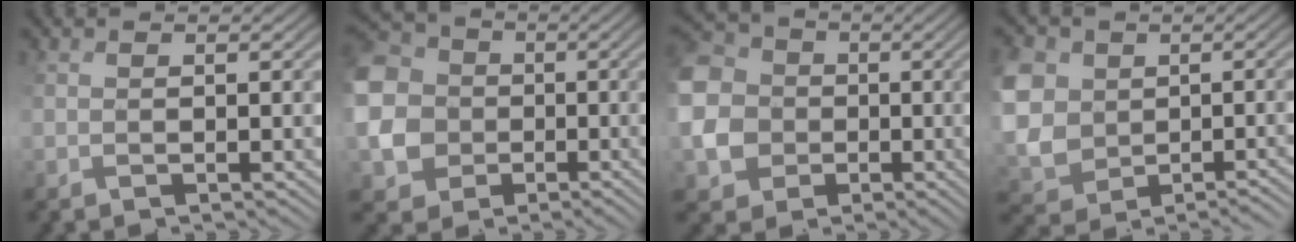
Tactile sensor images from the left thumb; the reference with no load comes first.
{"total": 12.3, "force": [-0.3, 11.5, 4.5], "torque": [-0.183, -0.003, -0.021]}
{"total": 10.9, "force": [-0.4, 10.1, 4.1], "torque": [-0.159, -0.009, -0.018]}
{"total": 7.3, "force": [1.7, 6.3, 3.3], "torque": [-0.103, -0.001, 0.029]}